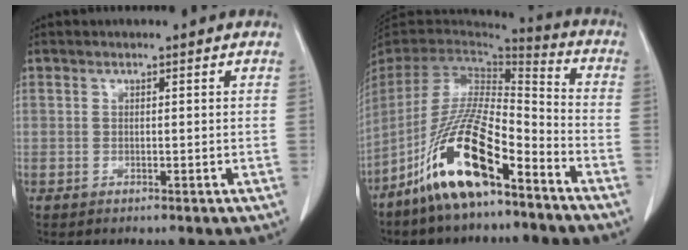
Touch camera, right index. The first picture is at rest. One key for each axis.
{"total": 16.3, "fx": -10.1, "fy": 3.4, "fz": 12.3, "tx": -0.256, "ty": -0.014, "tz": -0.188}